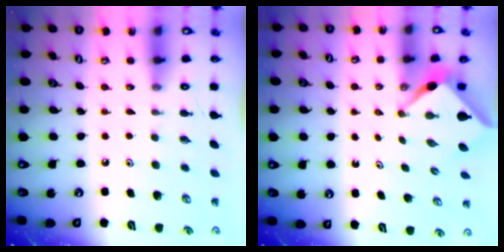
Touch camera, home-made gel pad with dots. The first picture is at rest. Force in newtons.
{"total": 3.2, "press": 3.2, "slide": 0.3}